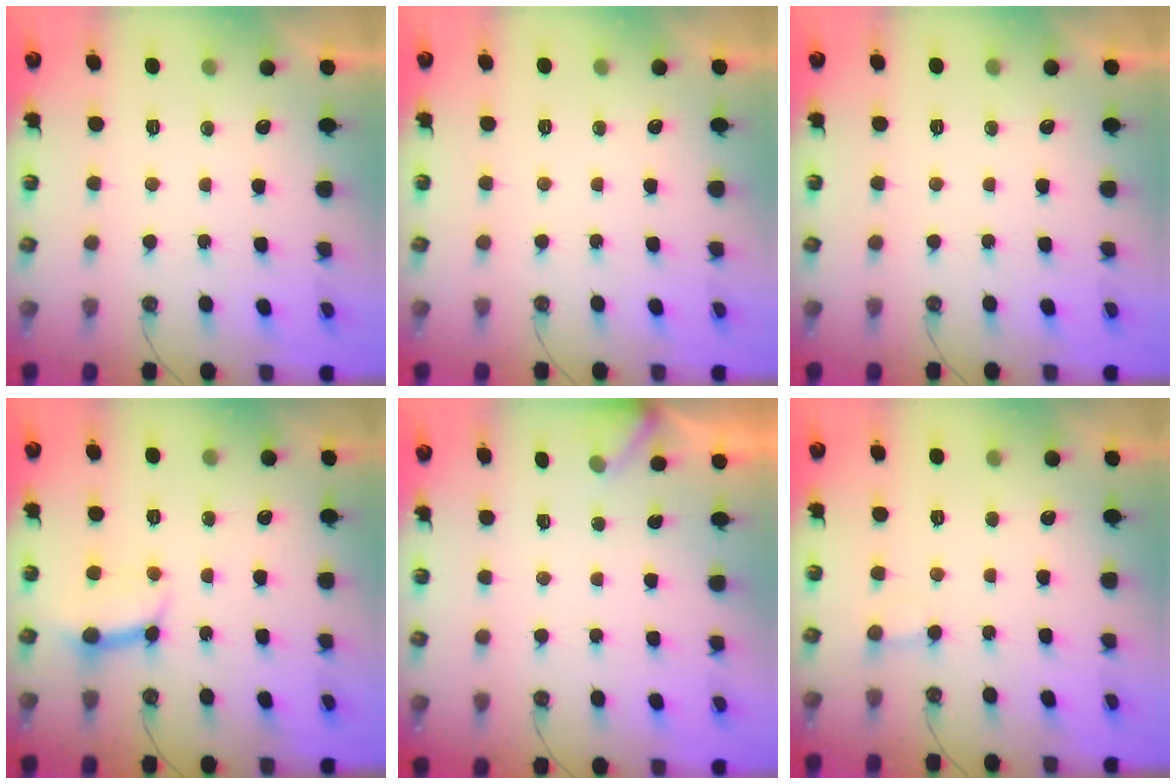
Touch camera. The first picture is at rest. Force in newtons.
{"total": 0.0}
{"total": 0.0}
{"total": 10.1, "press": 10.0, "slide": 1.2}
{"total": 1.7, "press": 1.7, "slide": 0.1}
{"total": 1.9, "press": 1.9, "slide": 0.2}